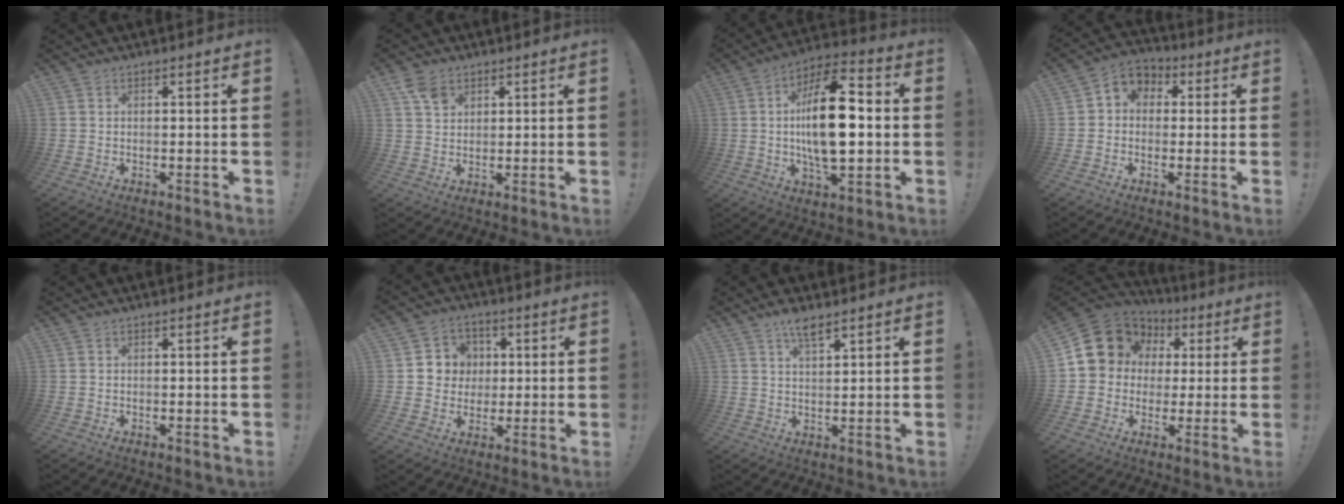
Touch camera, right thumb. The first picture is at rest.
{"total": 5.4, "force": [3.0, 3.7, 2.6], "torque": [-0.041, -0.006, 0.059]}
{"total": 20.2, "force": [0.1, 9.4, 17.8], "torque": [-0.316, 0.001, -0.006]}
{"total": 5.7, "force": [0.1, 5.1, 2.5], "torque": [-0.034, 0.007, 0.008]}
{"total": 0.0}
{"total": 8.4, "force": [0.6, 8.2, 1.6], "torque": [-0.019, 0.001, 0.018]}
{"total": 4.8, "force": [3.5, 1.2, 3.0], "torque": [-0.050, -0.020, 0.059]}
{"total": 13.5, "force": [4.8, 11.5, 5.2], "torque": [-0.077, -0.017, 0.104]}